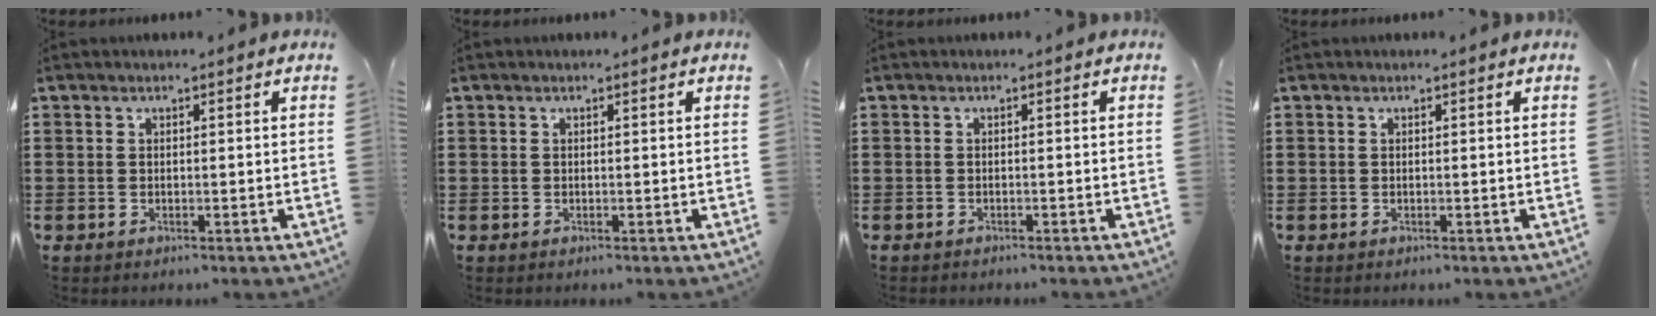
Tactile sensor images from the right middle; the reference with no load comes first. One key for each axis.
{"total": 0.0}
{"total": 0.5, "fx": -0.5, "fy": 0.0, "fz": 0.0, "tx": -0.003, "ty": -0.002, "tz": -0.011}
{"total": 0.0}